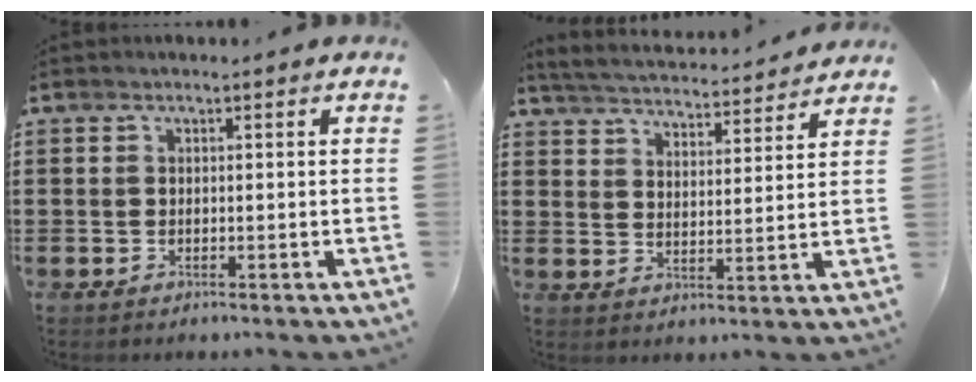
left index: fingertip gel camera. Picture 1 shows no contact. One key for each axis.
{"total": 4.1, "fx": 4.0, "fy": -0.3, "fz": 0.2, "tx": -0.027, "ty": -0.034, "tz": 0.065}